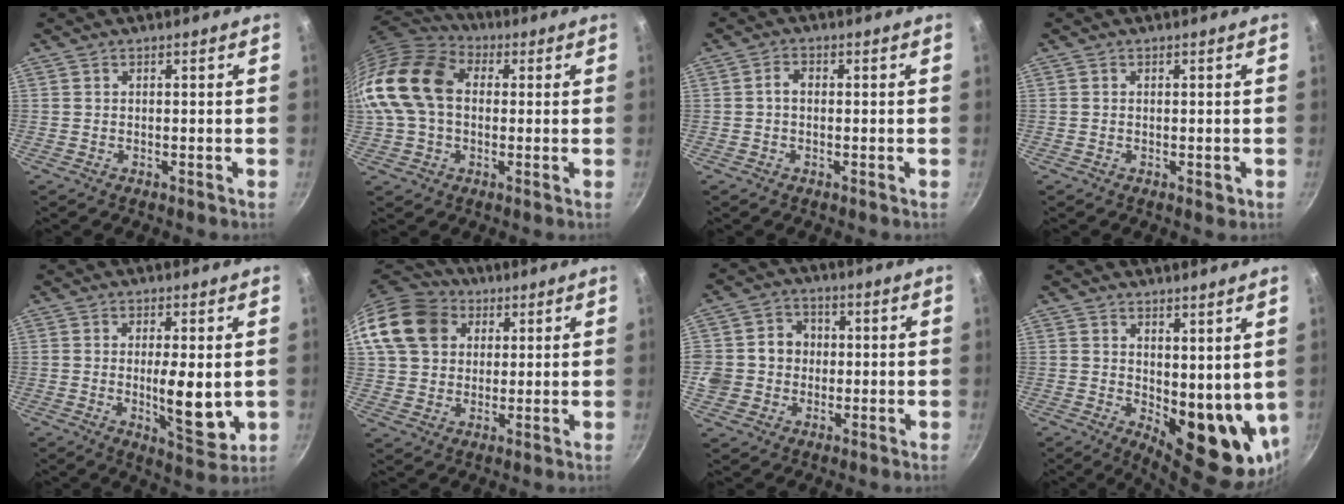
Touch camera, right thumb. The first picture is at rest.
{"total": 19.1, "force": [1.4, 13.7, 13.2], "torque": [-0.253, 0.038, 0.012]}
{"total": 2.0, "force": [-0.1, 1.4, 1.5], "torque": [-0.024, 0.009, -0.004]}
{"total": 1.2, "force": [-0.3, 0.7, 0.9], "torque": [-0.012, -0.001, -0.004]}
{"total": 9.4, "force": [-0.3, 3.1, 8.9], "torque": [-0.132, -0.021, 0.004]}
{"total": 16.1, "force": [5.5, 12.7, 8.1], "torque": [-0.142, 0.018, 0.093]}
{"total": 8.6, "force": [0.1, 8.1, 2.9], "torque": [-0.017, 0.009, -0.006]}
{"total": 13.0, "force": [2.4, 6.4, 11.1], "torque": [-0.115, -0.045, 0.048]}